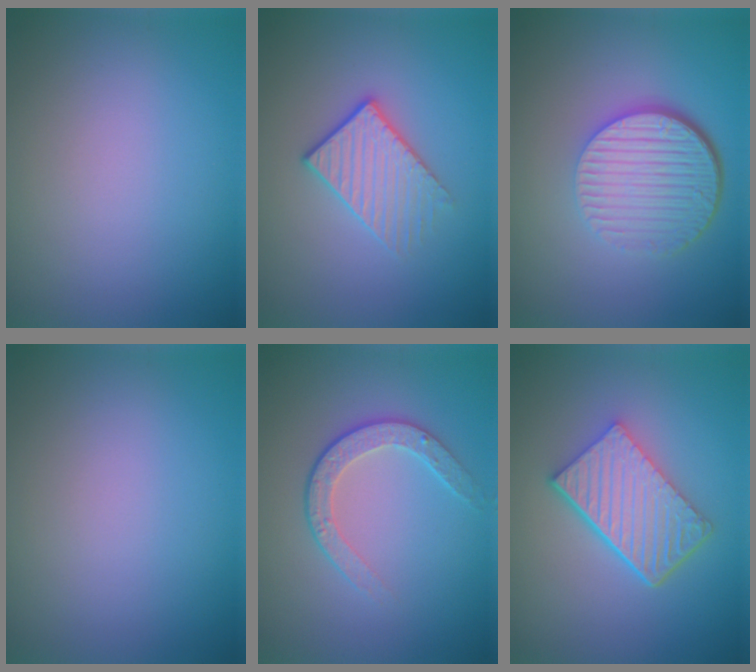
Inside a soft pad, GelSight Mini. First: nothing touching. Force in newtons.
{"total": 2.6, "press": 2.3, "slide": 1.2}
{"total": 6.7, "press": 4.5, "slide": 5.0}
{"total": 0.0}
{"total": 2.6, "press": 2.0, "slide": 1.7}
{"total": 6.2, "press": 4.3, "slide": 4.4}